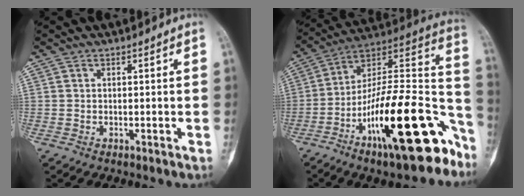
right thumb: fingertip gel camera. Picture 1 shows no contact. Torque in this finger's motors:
{"motor_torque": [3.23, 1.78, 2.08, -0.69, 0.62]}